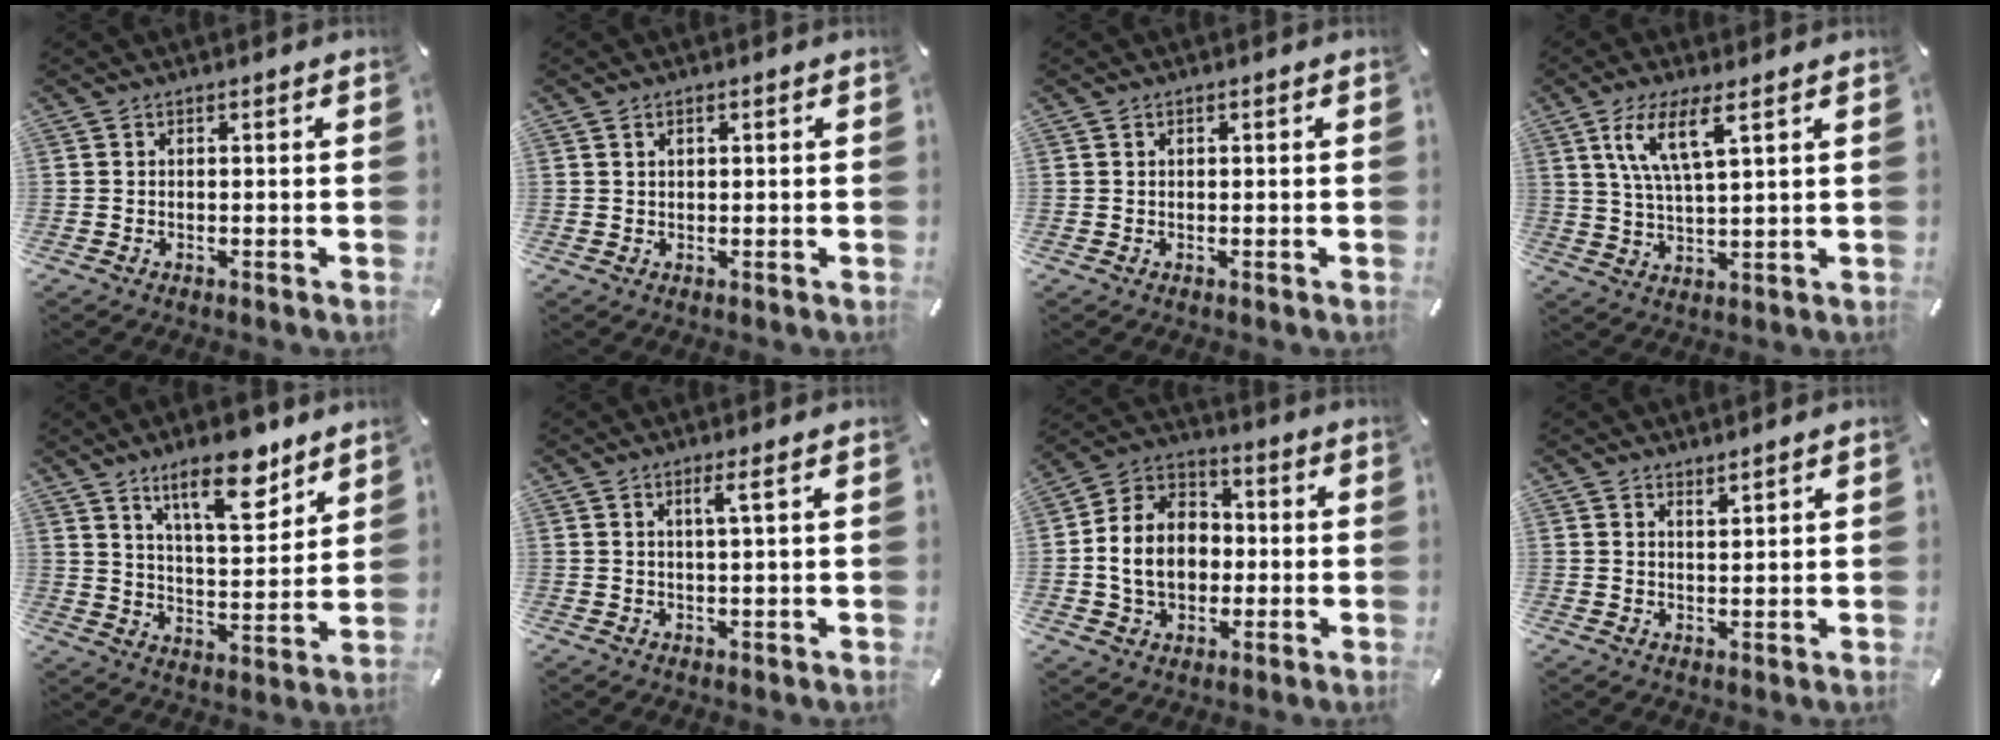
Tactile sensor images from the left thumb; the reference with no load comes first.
{"total": 1.7, "force": [0.7, 0.9, 1.2], "torque": [-0.017, -0.001, 0.011]}
{"total": 0.7, "force": [0.3, 0.4, 0.5], "torque": [-0.010, 0.003, 0.004]}
{"total": 9.8, "force": [5.2, 2.7, 7.9], "torque": [-0.173, -0.002, 0.090]}
{"total": 15.2, "force": [10.2, 5.7, 9.8], "torque": [-0.148, -0.051, 0.171]}
{"total": 3.1, "force": [1.3, -0.1, 2.8], "torque": [-0.056, -0.004, 0.019]}
{"total": 11.8, "force": [-1.2, 9.8, 6.3], "torque": [-0.158, 0.017, -0.025]}
{"total": 2.0, "force": [1.9, 0.0, 0.4], "torque": [-0.008, -0.008, 0.036]}